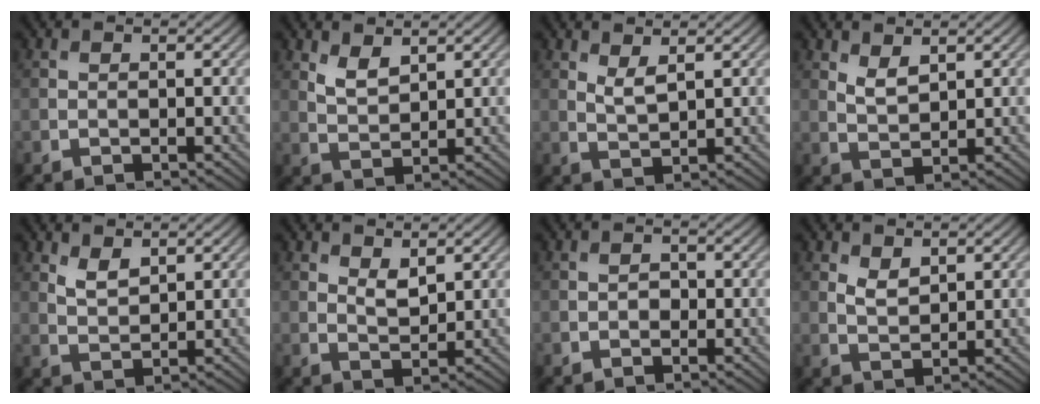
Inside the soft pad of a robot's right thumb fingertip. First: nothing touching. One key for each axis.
{"total": 3.0, "fx": 2.0, "fy": 1.3, "fz": 1.8, "tx": -0.044, "ty": -0.007, "tz": 0.044}
{"total": 2.3, "fx": 1.5, "fy": 0.6, "fz": 1.7, "tx": -0.040, "ty": -0.006, "tz": 0.033}
{"total": 2.5, "fx": 1.6, "fy": 1.0, "fz": 1.6, "tx": -0.038, "ty": -0.006, "tz": 0.038}
{"total": 2.6, "fx": 1.7, "fy": 1.1, "fz": 1.6, "tx": -0.038, "ty": -0.005, "tz": 0.040}
{"total": 2.6, "fx": 1.6, "fy": 1.1, "fz": 1.7, "tx": -0.034, "ty": -0.008, "tz": 0.034}
{"total": 1.0, "fx": -0.3, "fy": 0.8, "fz": 0.5, "tx": -0.007, "ty": -0.002, "tz": -0.009}
{"total": 2.3, "fx": 1.4, "fy": 1.2, "fz": 1.5, "tx": -0.035, "ty": -0.004, "tz": 0.032}